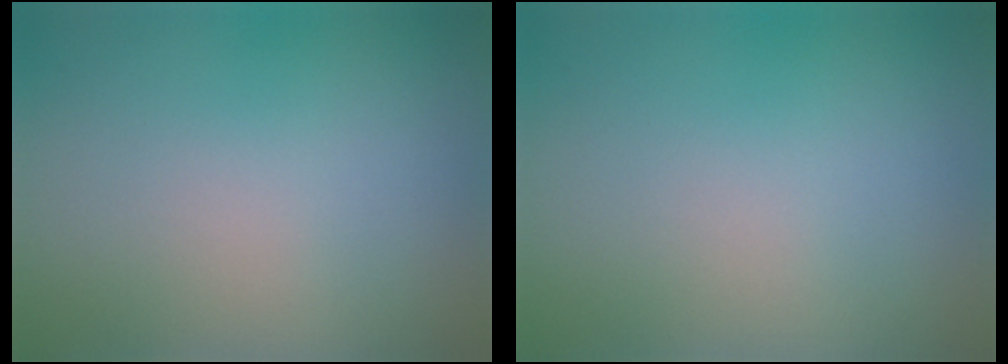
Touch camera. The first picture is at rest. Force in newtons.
{"total": 0.0}